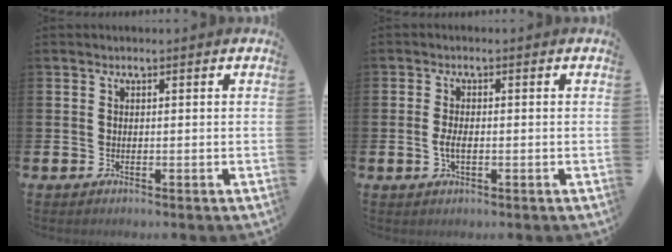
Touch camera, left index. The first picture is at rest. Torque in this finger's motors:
{"motor_torque": [0.58, 0.16, 0.03, 0.08]}